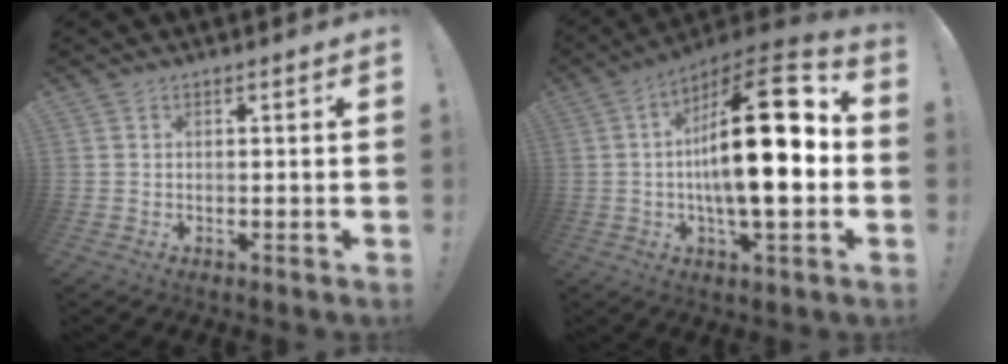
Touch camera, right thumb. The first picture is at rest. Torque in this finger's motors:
{"motor_torque": [0.51, 1.58, 2.49, -0.28, 0.37]}